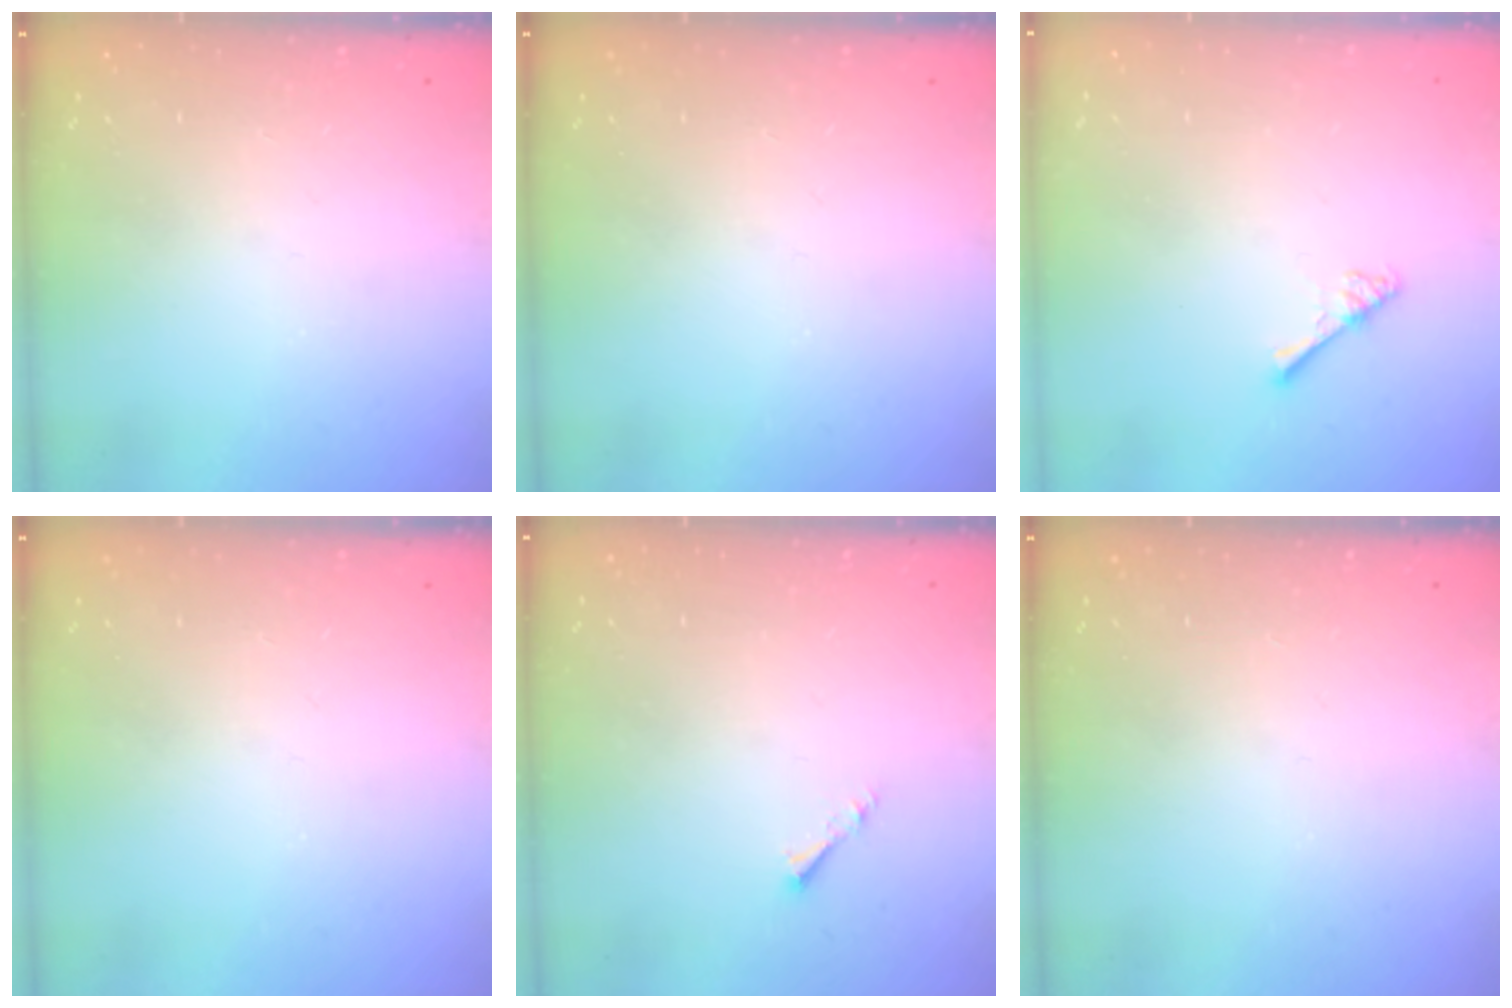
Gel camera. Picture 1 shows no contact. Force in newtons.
{"total": 0.0}
{"total": 2.4, "press": 2.4, "slide": 0.4}
{"total": 0.0}
{"total": 1.1, "press": 1.0, "slide": 0.3}
{"total": 0.0}